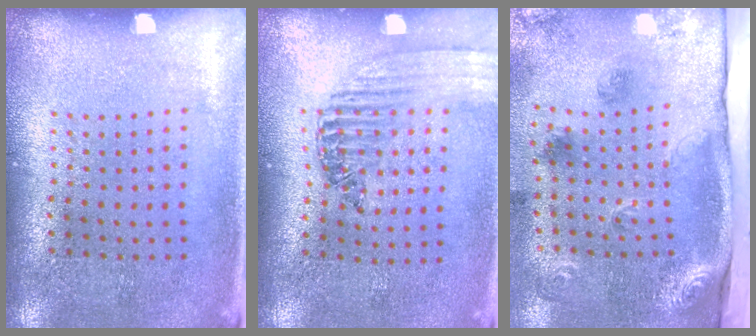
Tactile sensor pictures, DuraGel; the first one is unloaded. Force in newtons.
{"total": 1.4, "press": 1.4, "slide": 0.4}
{"total": 3.0, "press": 2.0, "slide": 2.2}